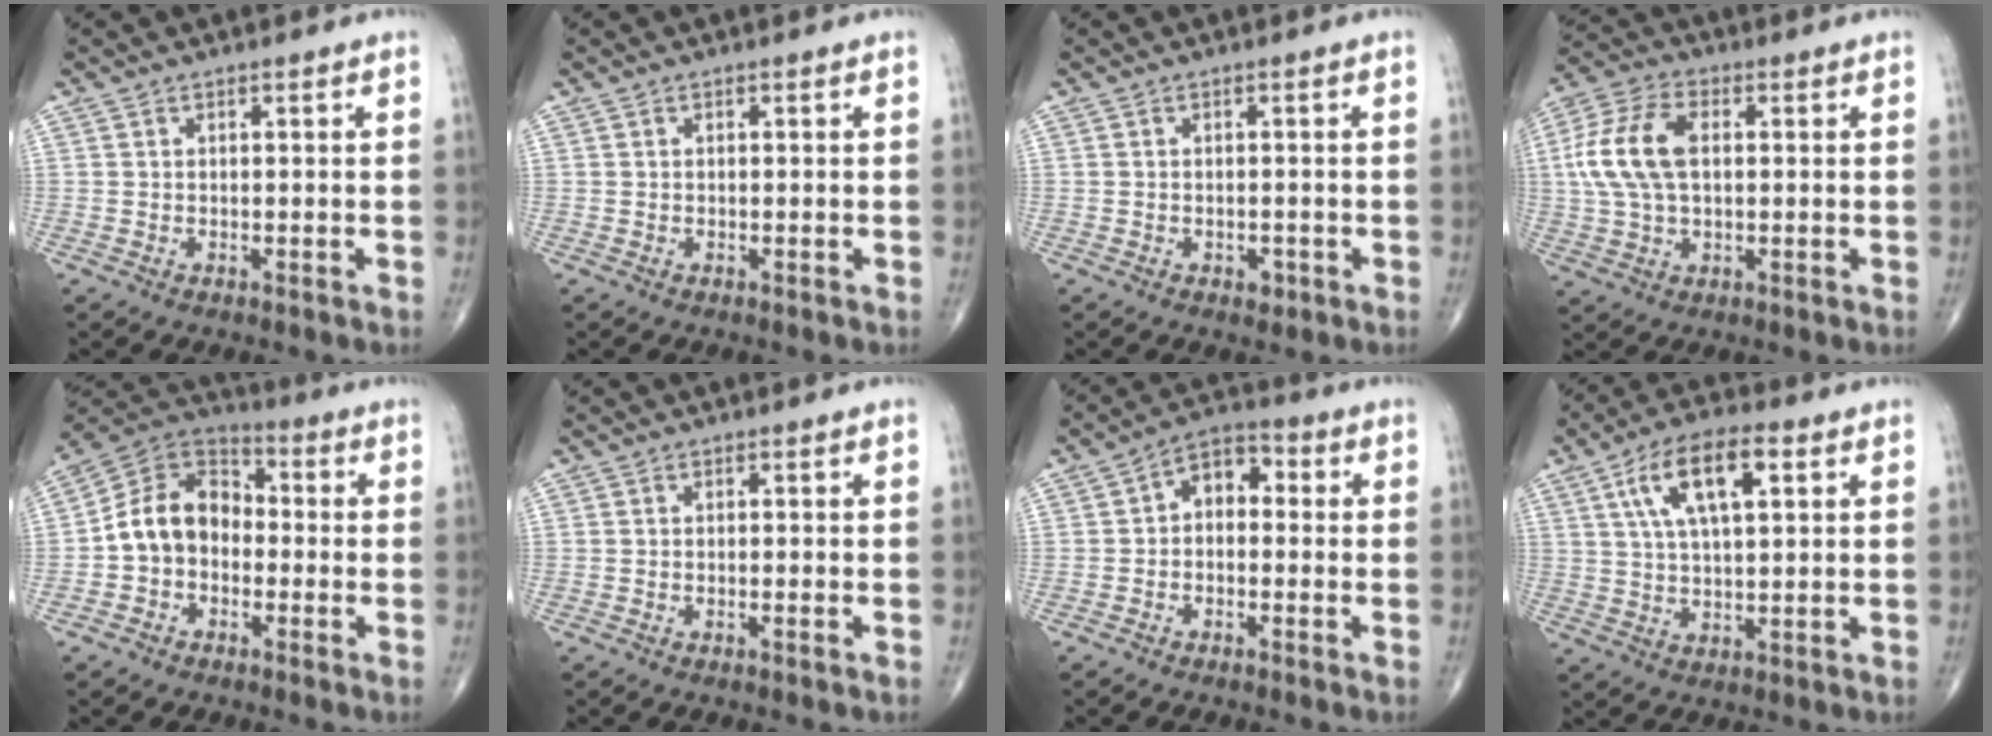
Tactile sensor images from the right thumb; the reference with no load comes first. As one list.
[{"total": 0.0}, {"total": 1.5, "force": [-0.8, 1.0, 0.9], "torque": [-0.007, 0.001, -0.009]}, {"total": 13.1, "force": [1.6, 7.7, 10.5], "torque": [-0.222, 0.019, 0.027]}, {"total": 11.4, "force": [-1.8, 8.8, 7.0], "torque": [-0.103, 0.041, -0.048]}, {"total": 0.7, "force": [-0.3, -0.1, 0.6], "torque": [-0.012, -0.001, -0.004]}, {"total": 6.5, "force": [0.0, 4.4, 4.7], "torque": [-0.049, 0.028, -0.016]}, {"total": 12.4, "force": [4.4, 5.2, 10.4], "torque": [-0.182, 0.008, 0.076]}]